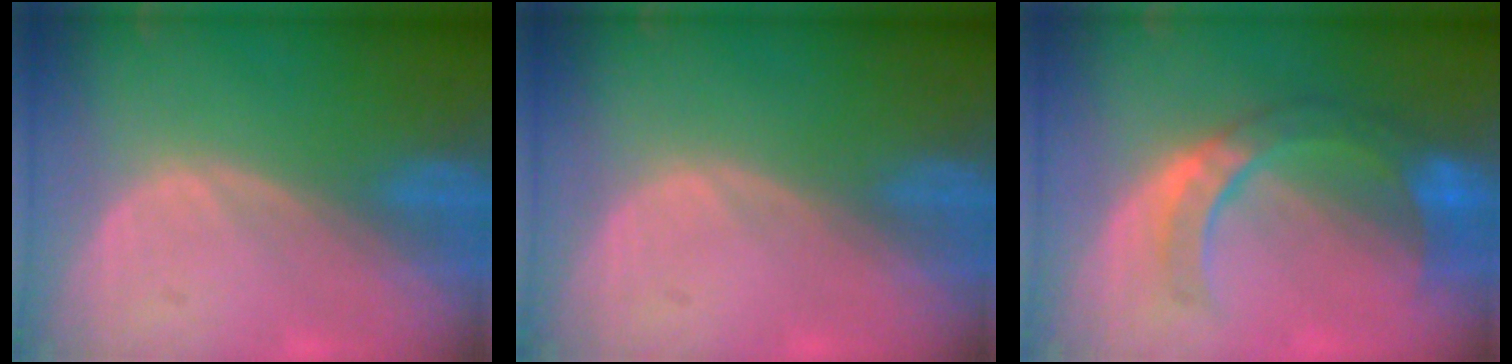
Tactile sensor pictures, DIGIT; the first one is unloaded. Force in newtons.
{"total": 0.0}
{"total": 8.8, "press": 7.8, "slide": 4.0}